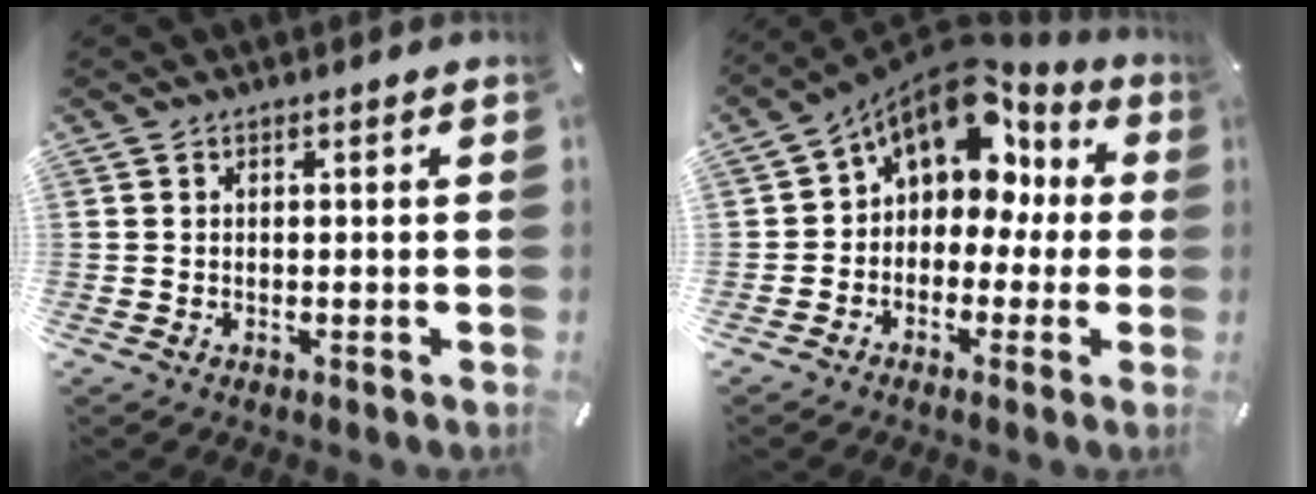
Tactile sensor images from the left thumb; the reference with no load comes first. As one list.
[{"total": 13.3, "force": [6.4, 8.9, 7.5], "torque": [-0.128, -0.036, 0.116]}]